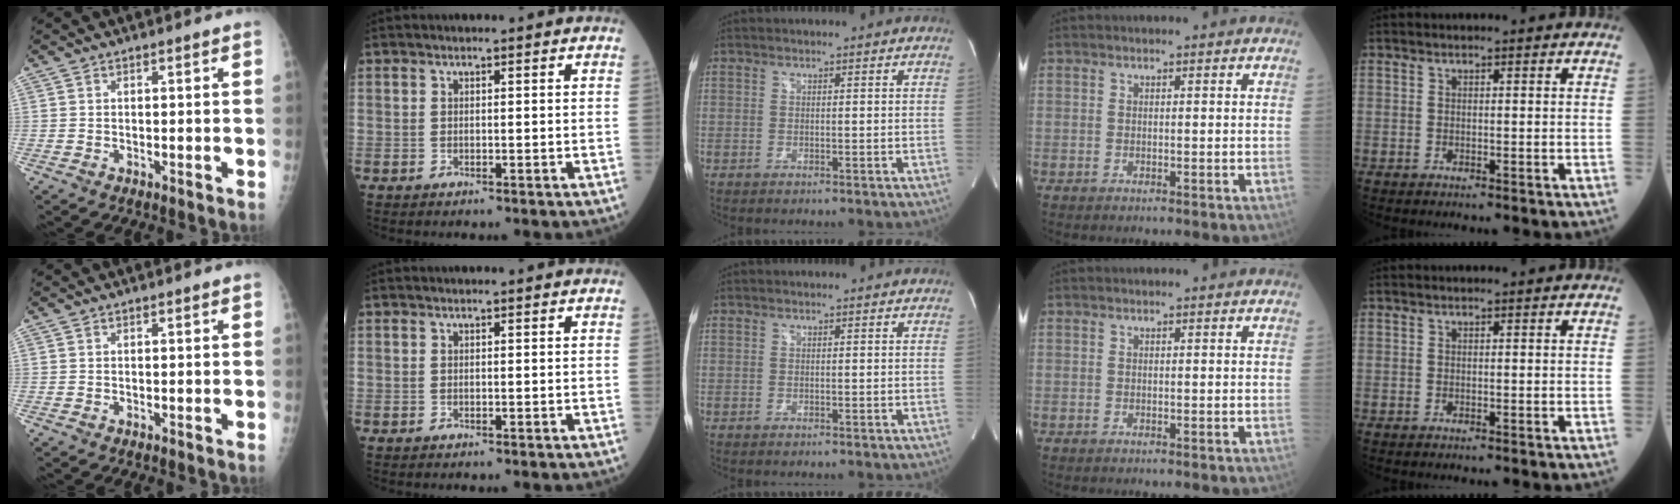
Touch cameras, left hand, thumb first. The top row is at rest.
{}